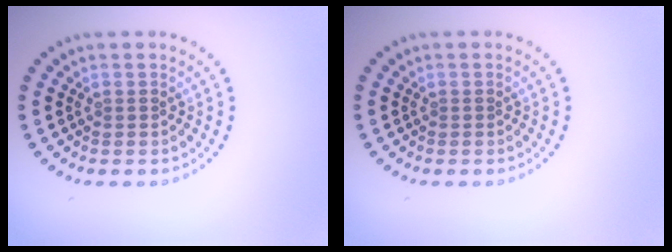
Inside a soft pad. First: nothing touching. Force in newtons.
{"total": 0.0}